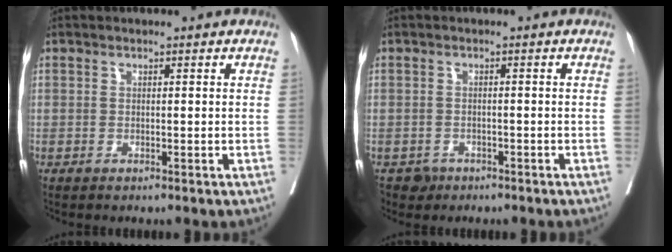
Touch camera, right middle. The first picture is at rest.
{"total": 2.1, "force": [-1.4, 1.5, 0.0], "torque": [-0.002, 0.006, -0.021]}